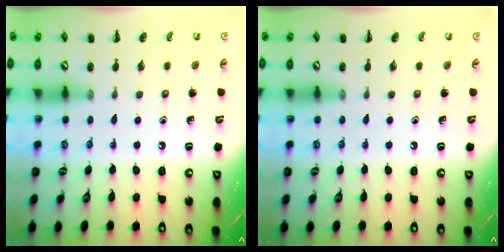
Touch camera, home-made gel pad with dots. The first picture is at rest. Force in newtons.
{"total": 0.0}